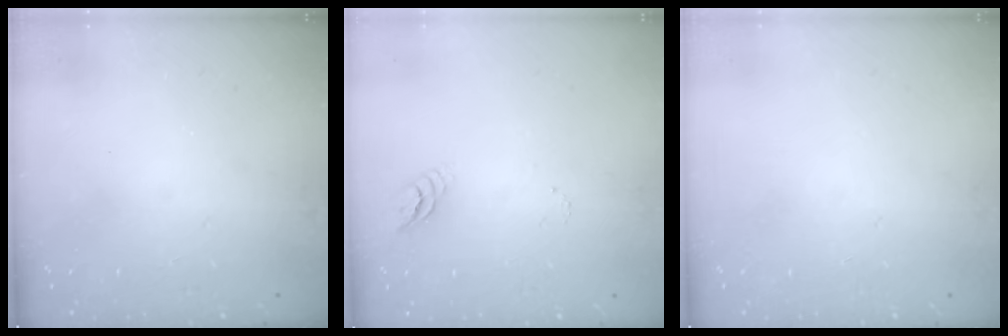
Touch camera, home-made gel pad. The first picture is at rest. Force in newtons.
{"total": 3.3, "press": 3.3, "slide": 0.4}
{"total": 0.0}